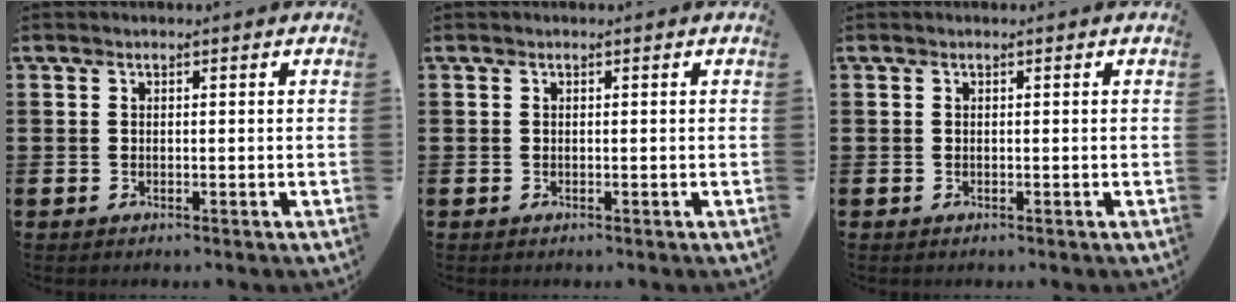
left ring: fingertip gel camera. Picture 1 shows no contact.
{"total": 0.0}
{"total": 0.0}